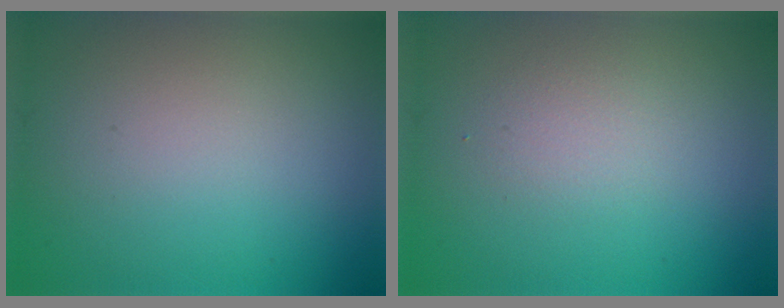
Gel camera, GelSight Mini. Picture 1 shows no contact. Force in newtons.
{"total": 1.4, "press": 1.4, "slide": 0.1}